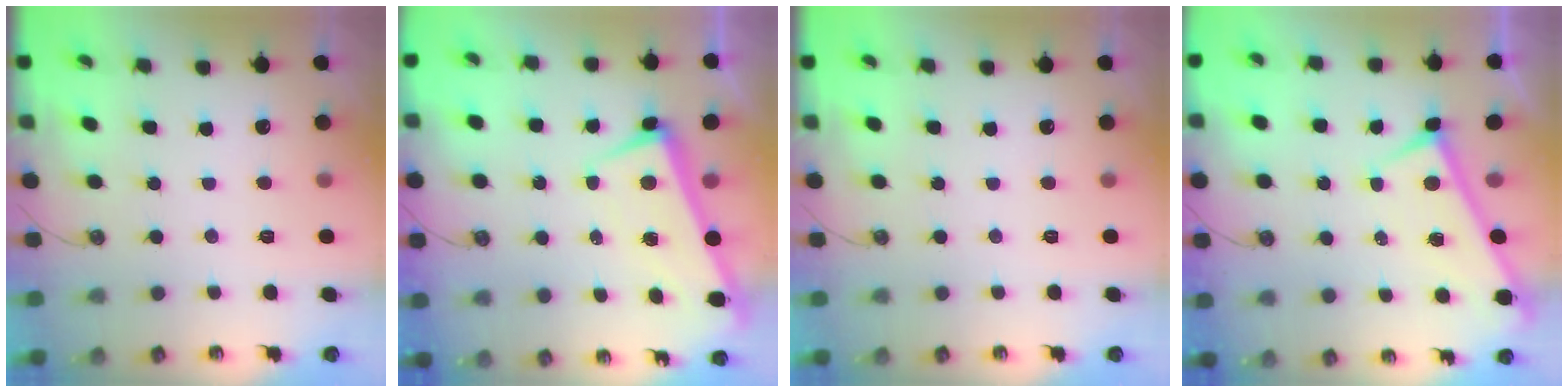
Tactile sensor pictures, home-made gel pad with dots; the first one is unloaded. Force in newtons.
{"total": 1.6, "press": 0.6, "slide": 1.4}
{"total": 0.0}
{"total": 0.0}